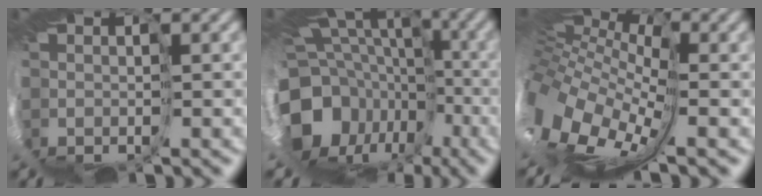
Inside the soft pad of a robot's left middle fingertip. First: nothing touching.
{"total": 14.1, "force": [-3.6, 11.6, 7.2], "torque": [-0.115, -0.022, -0.054]}
{"total": 11.1, "force": [-0.2, 6.2, 9.2], "torque": [-0.178, -0.027, 0.031]}